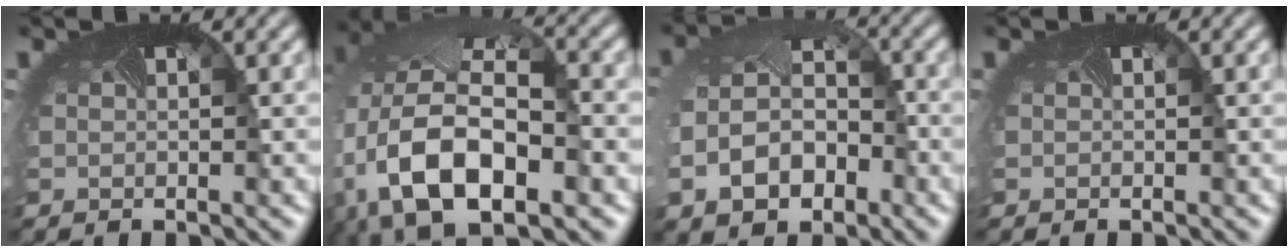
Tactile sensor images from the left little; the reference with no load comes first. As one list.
[{"total": 13.7, "force": [-3.8, 8.1, 10.4], "torque": [-0.224, -0.015, -0.054]}, {"total": 6.0, "force": [-2.1, 4.4, 3.6], "torque": [-0.090, -0.016, -0.034]}, {"total": 0.0}]